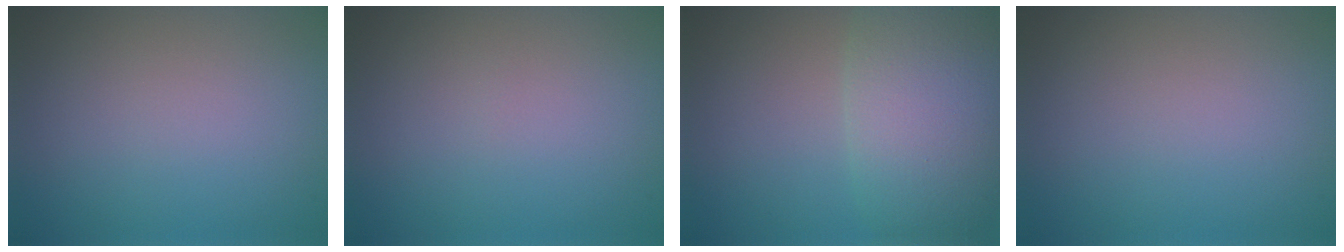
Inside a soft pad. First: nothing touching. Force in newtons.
{"total": 0.0}
{"total": 8.2, "press": 8.1, "slide": 0.6}
{"total": 0.0}